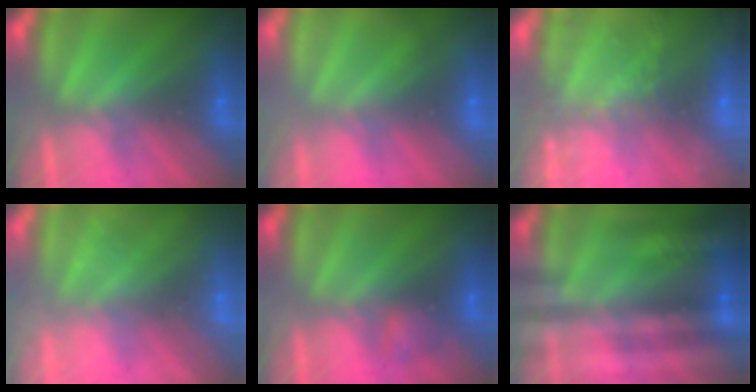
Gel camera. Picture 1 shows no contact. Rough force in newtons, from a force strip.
{"total": 2.0}
{"total": 7.5}
{"total": 2.4}
{"total": 1.9}
{"total": 2.6}